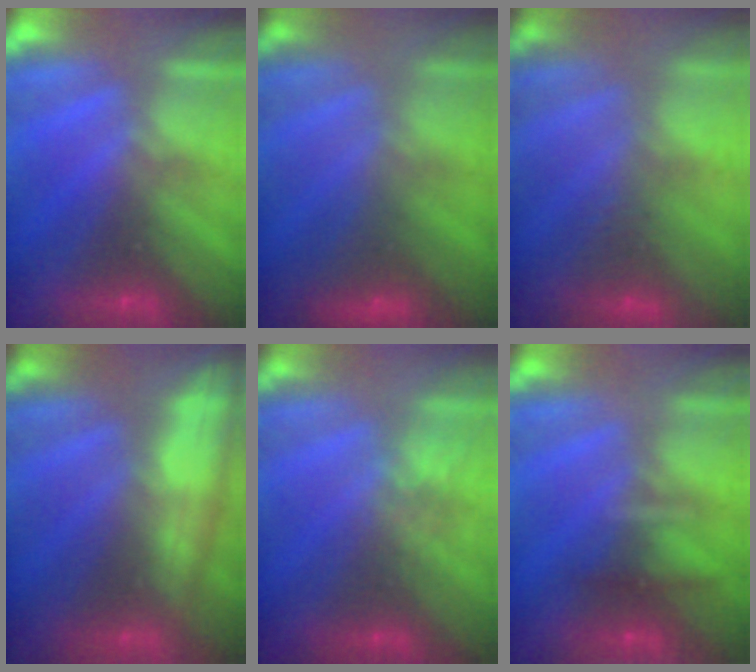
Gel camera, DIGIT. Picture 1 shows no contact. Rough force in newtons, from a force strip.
{"total": 2.8}
{"total": 2.4}
{"total": 2.7}
{"total": 2.1}
{"total": 7.8}